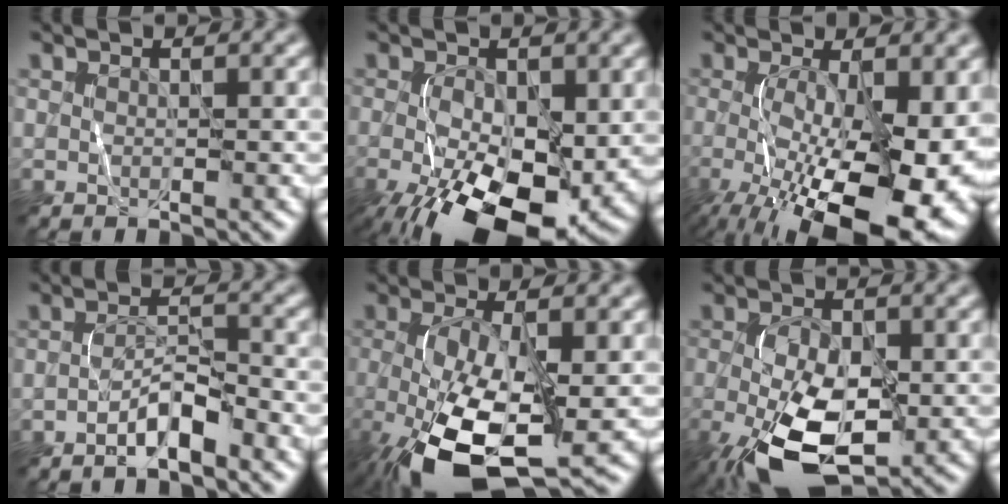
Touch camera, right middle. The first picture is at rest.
{"total": 14.6, "force": [-5.4, 7.3, 11.5], "torque": [-0.199, -0.035, -0.084]}
{"total": 15.3, "force": [-4.2, 6.3, 13.3], "torque": [-0.203, -0.044, -0.050]}
{"total": 2.8, "force": [-1.9, 0.6, 2.0], "torque": [-0.036, 0.012, -0.037]}
{"total": 11.1, "force": [-3.7, 4.6, 9.4], "torque": [-0.196, -0.028, -0.058]}
{"total": 10.0, "force": [-3.8, 4.8, 7.9], "torque": [-0.171, -0.023, -0.068]}